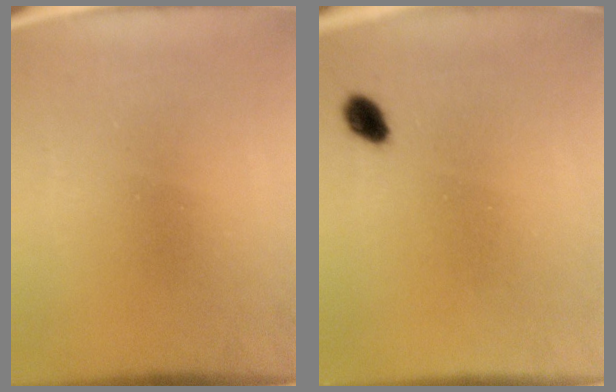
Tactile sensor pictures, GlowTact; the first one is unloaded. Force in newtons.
{"total": 2.9}